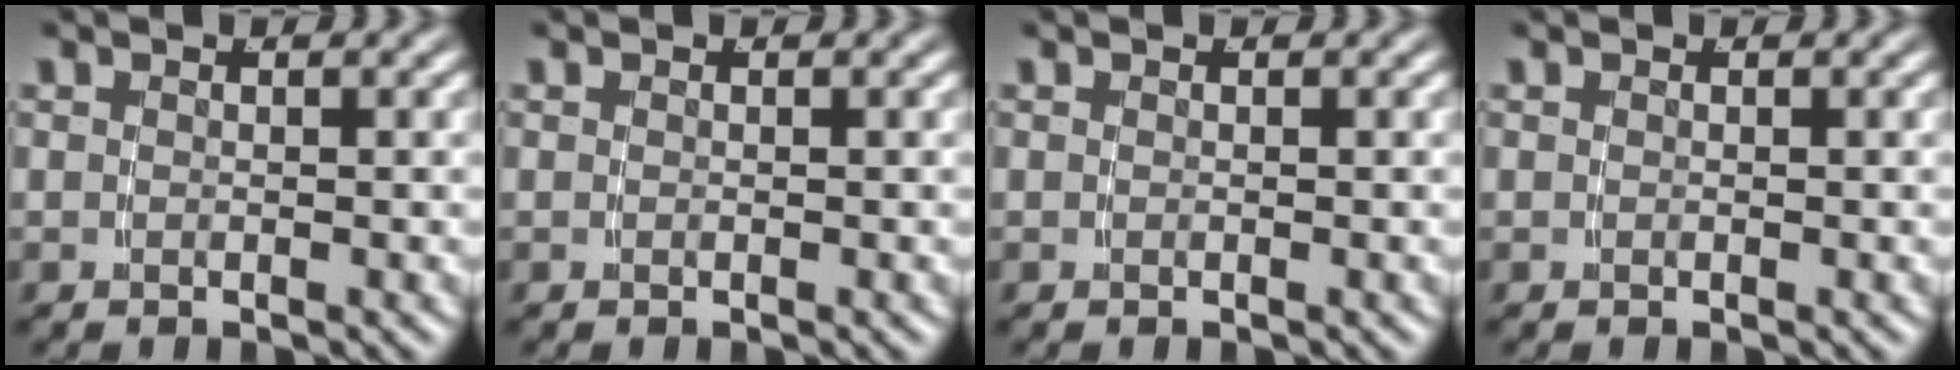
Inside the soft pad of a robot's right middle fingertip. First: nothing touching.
{"total": 0.0}
{"total": 0.0}
{"total": 0.0}